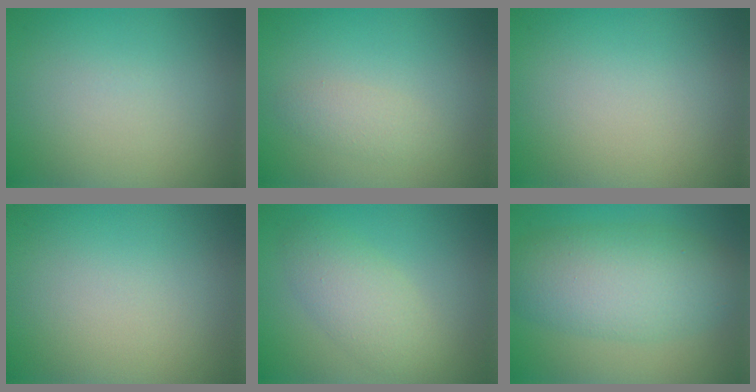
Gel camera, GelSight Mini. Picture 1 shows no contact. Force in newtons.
{"total": 1.3, "press": 1.3, "slide": 0.1}
{"total": 0.0}
{"total": 0.0}
{"total": 3.3, "press": 3.3, "slide": 0.3}
{"total": 7.3, "press": 7.3, "slide": 0.3}